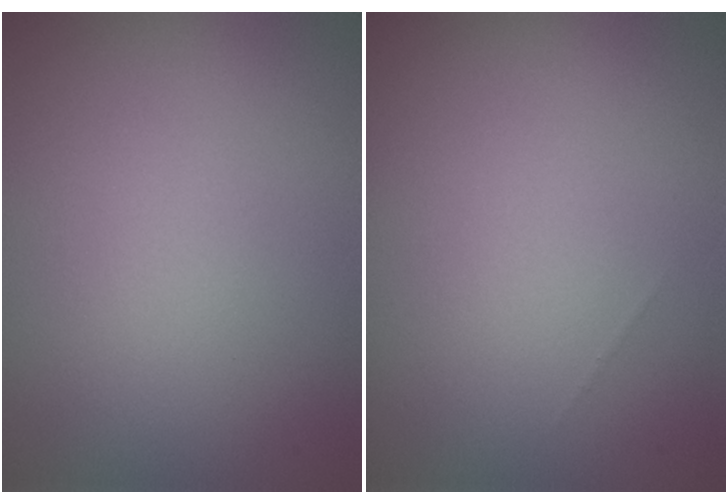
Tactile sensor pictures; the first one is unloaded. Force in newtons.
{"total": 0.0}